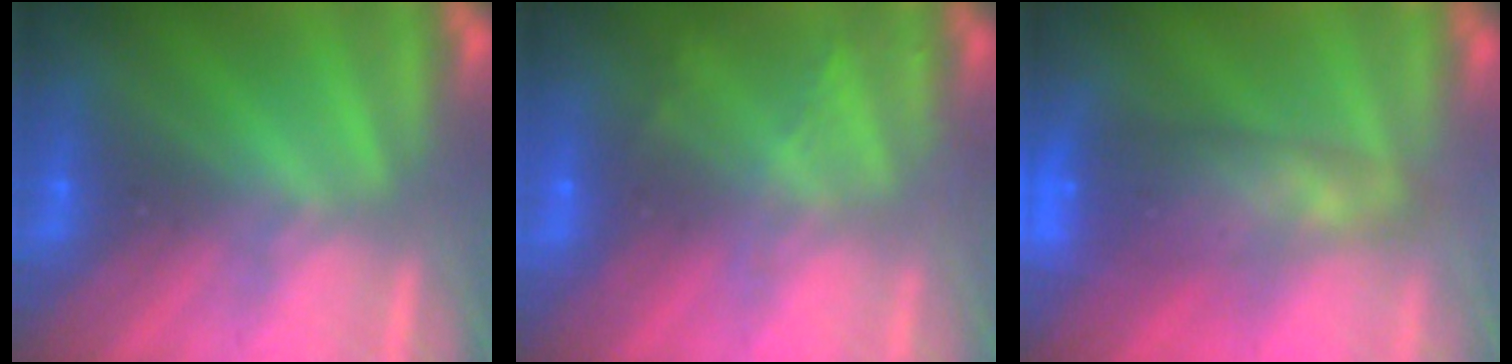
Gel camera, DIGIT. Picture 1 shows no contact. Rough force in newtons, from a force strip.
{"total": 2.2}
{"total": 7.3}